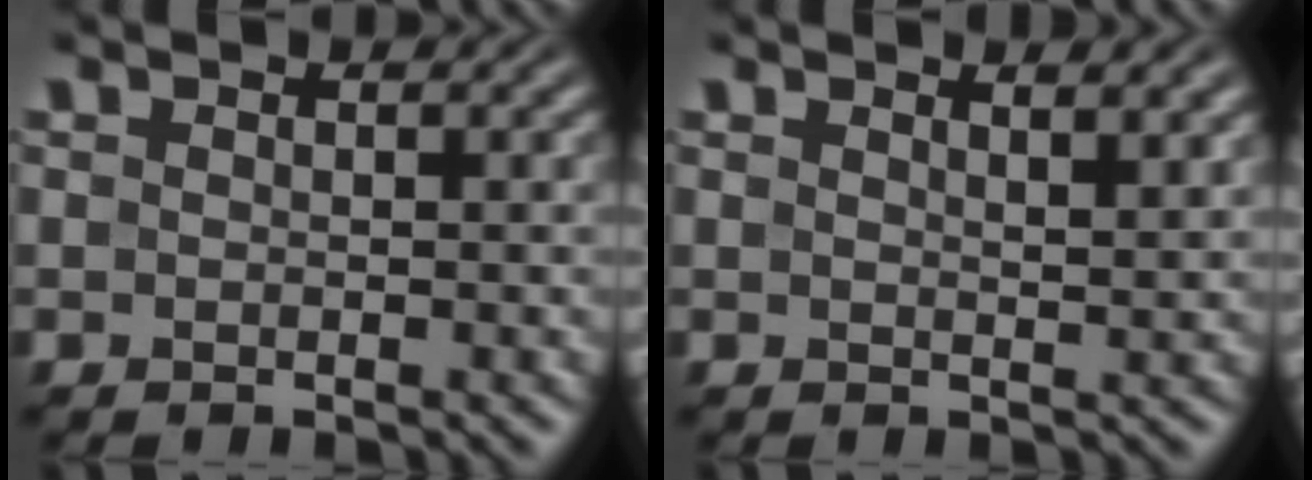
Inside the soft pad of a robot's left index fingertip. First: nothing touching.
{"total": 1.7, "force": [1.3, 0.4, 0.9], "torque": [-0.003, 0.001, 0.016]}